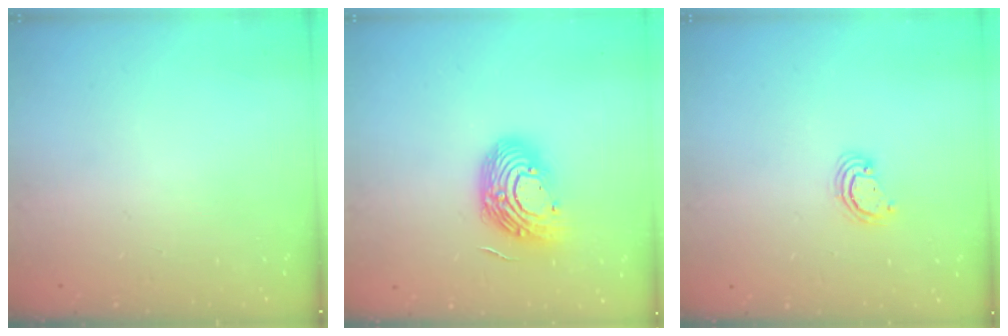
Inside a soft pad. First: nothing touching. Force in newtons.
{"total": 14.0, "press": 13.9, "slide": 1.1}
{"total": 2.8, "press": 2.8, "slide": 0.3}